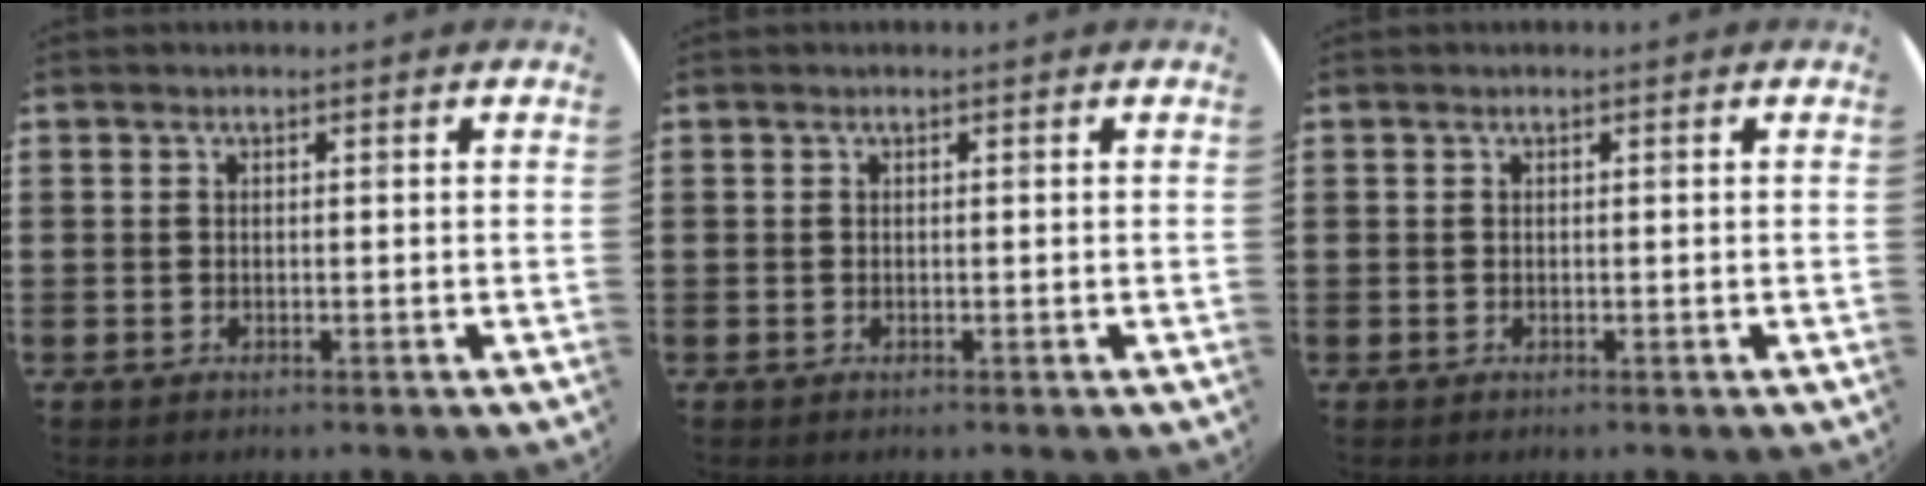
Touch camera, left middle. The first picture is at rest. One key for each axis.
{"total": 0.0}
{"total": 0.0}